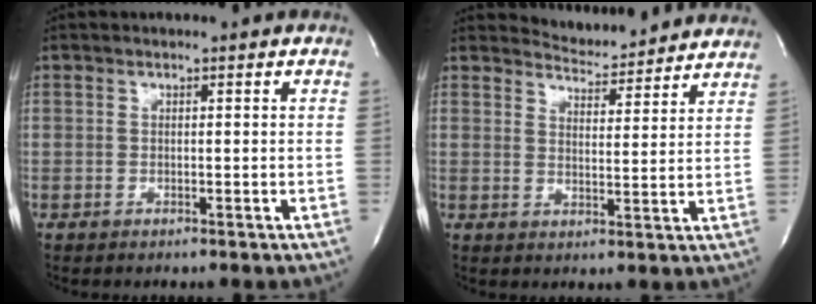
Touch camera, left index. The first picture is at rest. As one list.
[{"total": 8.8, "force": [8.7, 1.1, 0.4], "torque": [-0.008, -0.003, 0.109]}]